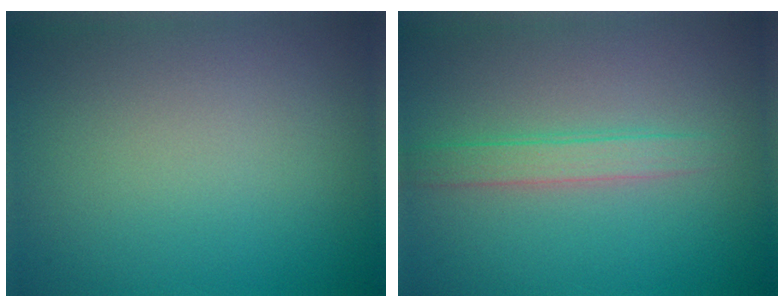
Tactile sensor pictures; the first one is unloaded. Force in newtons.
{"total": 2.1, "press": 2.1, "slide": 0.1}